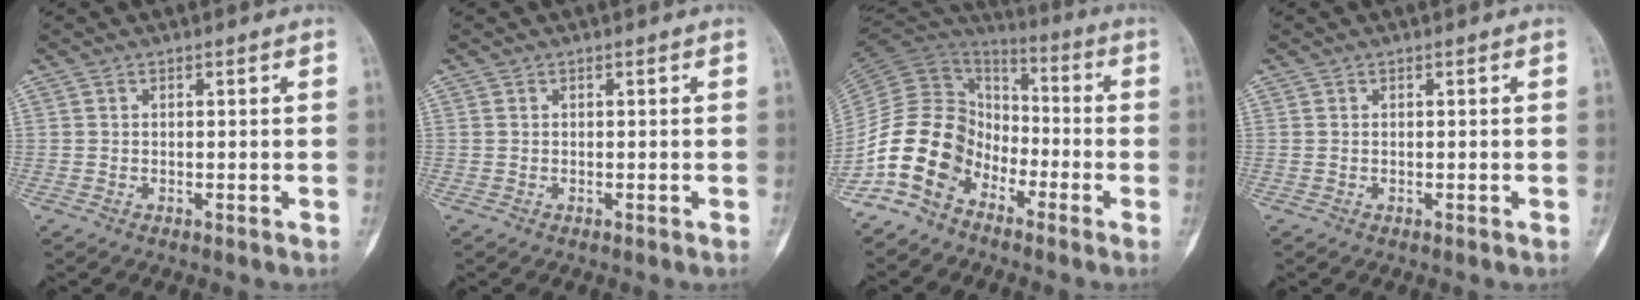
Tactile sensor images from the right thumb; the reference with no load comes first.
{"total": 0.0}
{"total": 14.2, "force": [-8.0, 9.8, 6.3], "torque": [-0.110, 0.074, -0.166]}
{"total": 0.0}